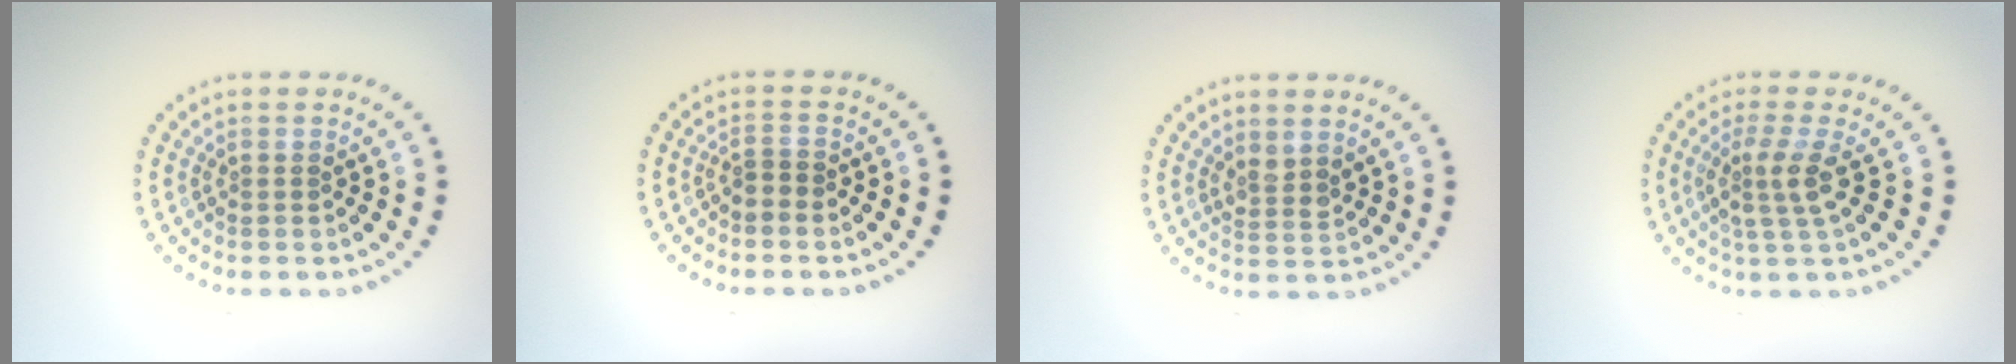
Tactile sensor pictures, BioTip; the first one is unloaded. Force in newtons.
{"total": 0.8, "press": 0.6, "slide": 0.6}
{"total": 1.5, "press": 1.2, "slide": 0.9}
{"total": 2.8, "press": 2.1, "slide": 1.8}